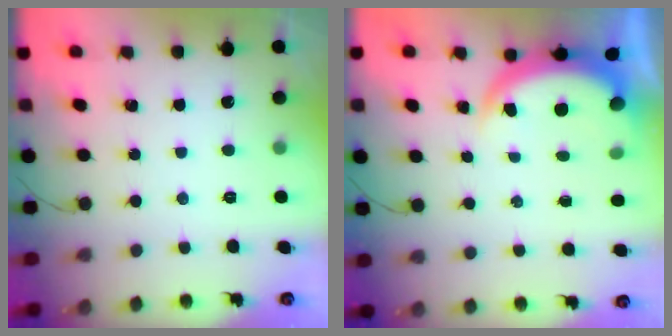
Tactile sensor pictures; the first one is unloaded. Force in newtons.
{"total": 6.5, "press": 6.4, "slide": 0.6}